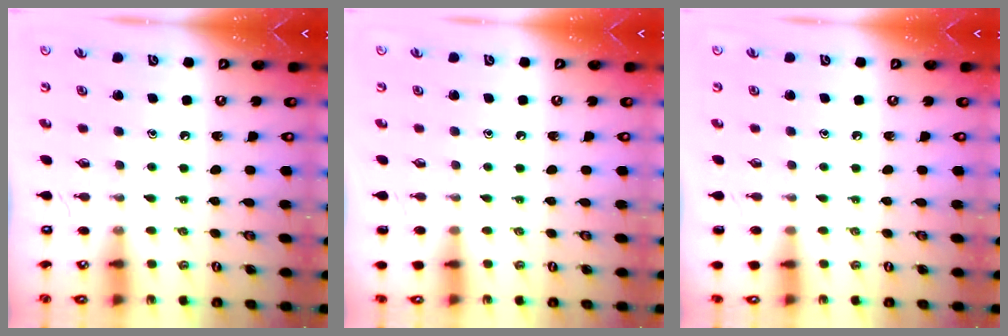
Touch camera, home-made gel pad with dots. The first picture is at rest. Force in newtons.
{"total": 0.0}
{"total": 0.0}